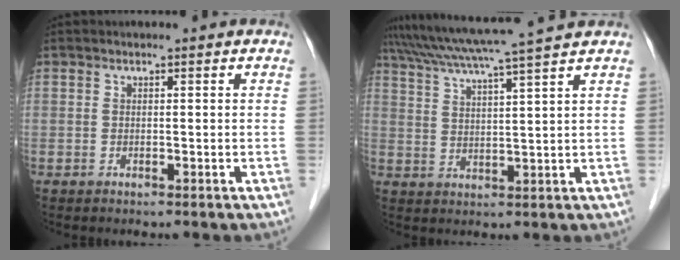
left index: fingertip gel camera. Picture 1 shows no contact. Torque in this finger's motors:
{"motor_torque": [0.74, -0.93, 0.32, 0.06]}